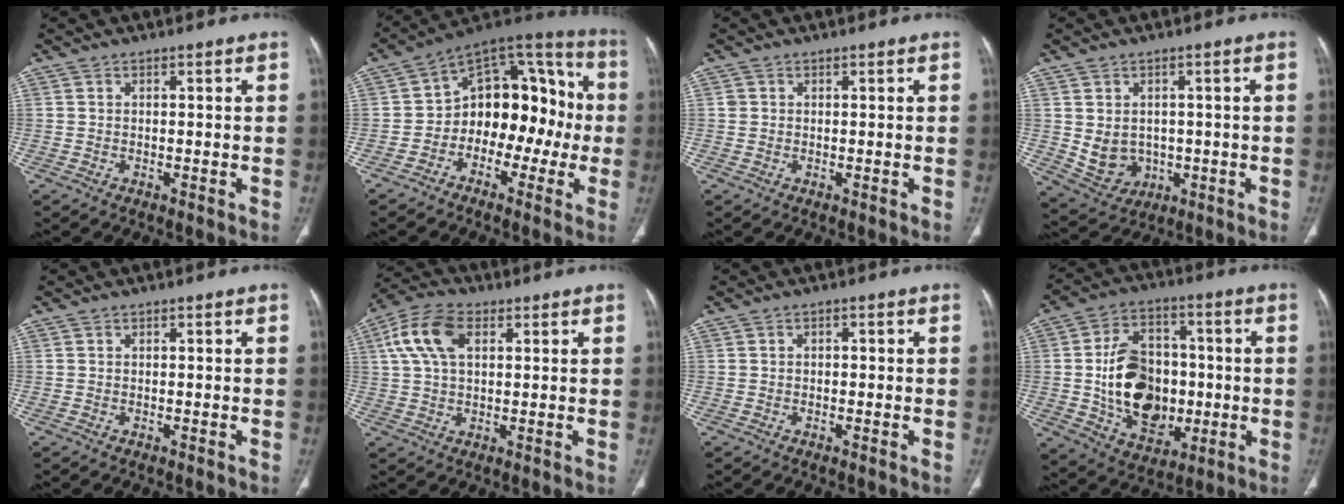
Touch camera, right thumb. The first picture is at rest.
{"total": 16.5, "force": [-2.5, 11.2, 11.9], "torque": [-0.108, 0.065, -0.050]}
{"total": 0.9, "force": [0.2, 0.8, 0.3], "torque": [0.001, 0.002, 0.005]}
{"total": 7.4, "force": [-0.2, 6.3, 3.9], "torque": [-0.045, 0.000, 0.023]}
{"total": 0.0}
{"total": 10.2, "force": [3.3, 5.9, 7.6], "torque": [-0.157, 0.018, 0.059]}
{"total": 0.8, "force": [0.0, 0.6, 0.5], "torque": [-0.005, 0.003, -0.003]}
{"total": 18.7, "force": [-1.5, 13.2, 13.1], "torque": [-0.181, 0.012, -0.010]}